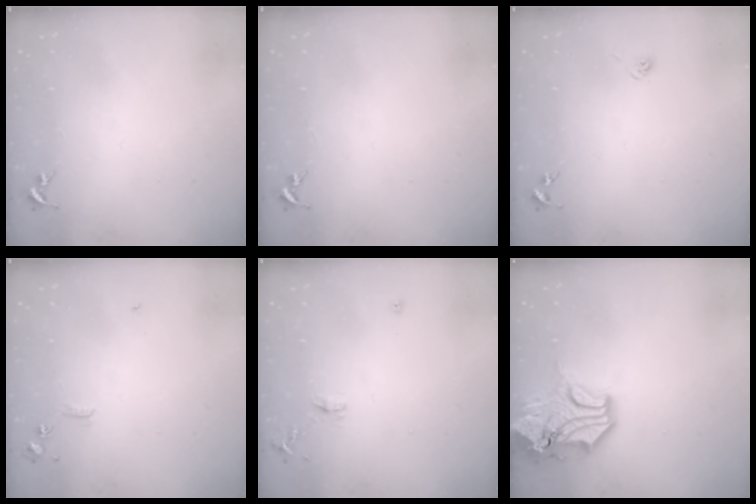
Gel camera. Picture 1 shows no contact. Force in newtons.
{"total": 0.0}
{"total": 2.9, "press": 2.6, "slide": 1.4}
{"total": 5.9, "press": 5.9, "slide": 0.7}
{"total": 6.9, "press": 6.9, "slide": 0.9}
{"total": 17.9, "press": 17.7, "slide": 2.6}